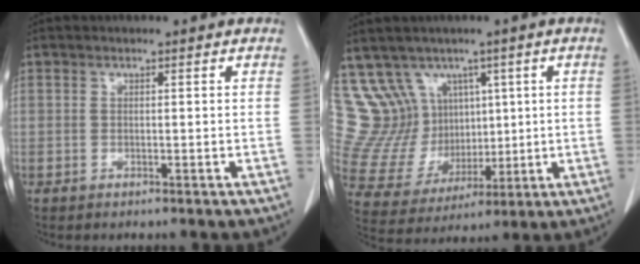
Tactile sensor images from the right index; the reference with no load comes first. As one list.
[{"total": 15.0, "force": [7.7, 12.0, 4.7], "torque": [-0.117, 0.067, 0.184]}]